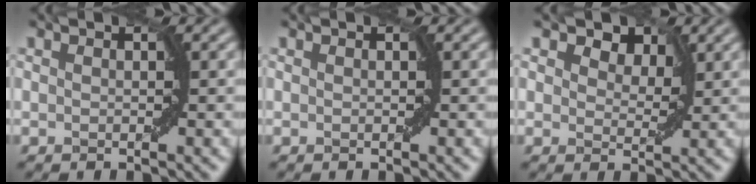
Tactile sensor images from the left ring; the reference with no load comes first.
{"total": 0.0}
{"total": 3.7, "force": [2.3, 2.1, 2.0], "torque": [-0.028, 0.001, 0.027]}